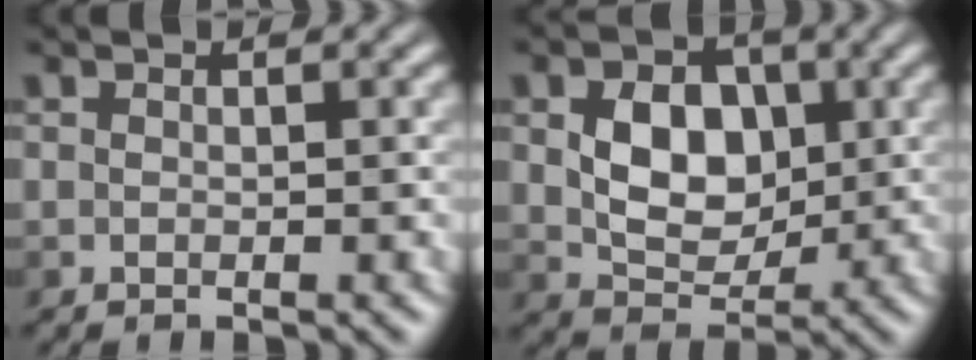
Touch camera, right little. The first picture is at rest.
{"total": 5.4, "force": [-0.3, 3.9, 3.8], "torque": [-0.070, -0.004, -0.004]}